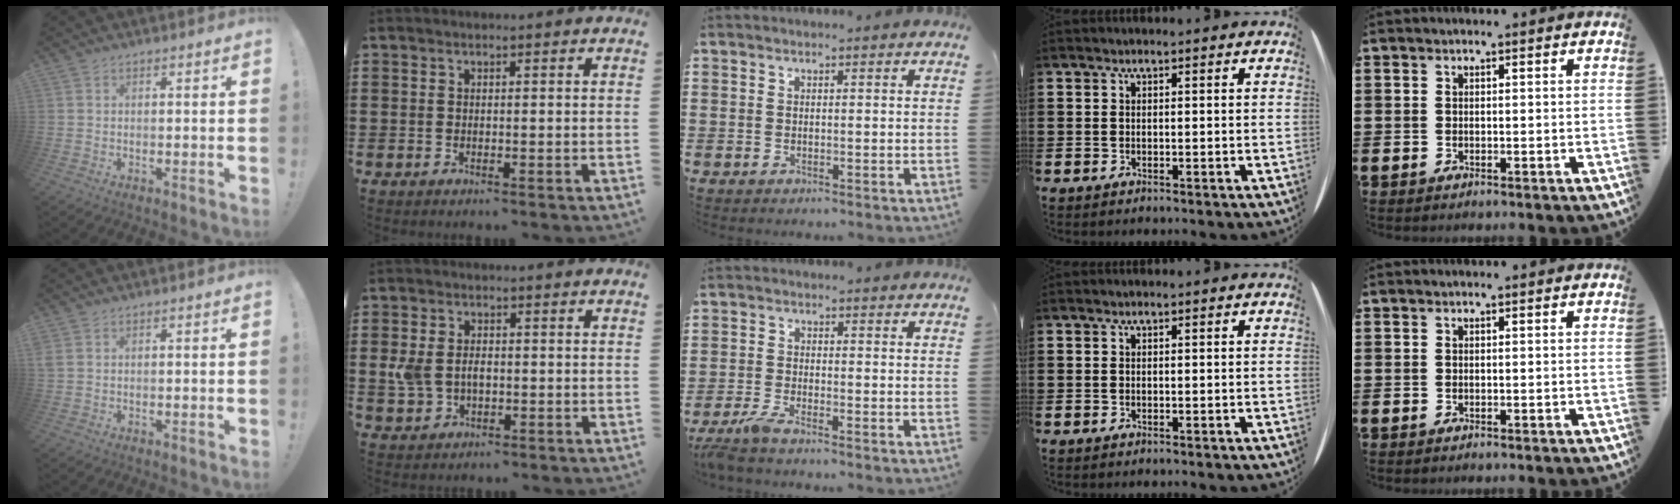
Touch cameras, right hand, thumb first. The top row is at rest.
{"thumb": {"total": 1.2, "force": [0.5, 0.6, 0.9], "torque": [-0.019, 0.002, 0.010]}, "index": {"total": 4.0, "force": [-0.2, 2.9, 2.7], "torque": [-0.077, 0.002, -0.012]}, "middle": {"total": 2.9, "force": [-2.3, 0.1, 1.8], "torque": [-0.052, -0.009, -0.051]}}